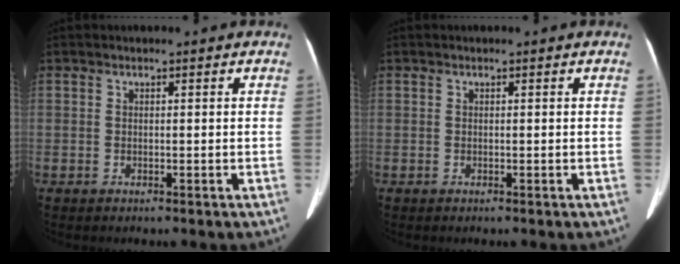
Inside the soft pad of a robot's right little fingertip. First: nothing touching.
{"total": 0.0}